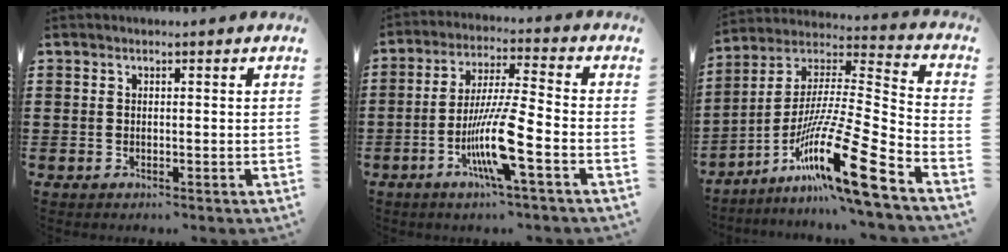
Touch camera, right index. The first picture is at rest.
{"total": 10.6, "force": [-4.3, 0.9, 9.6], "torque": [-0.197, -0.012, -0.085]}
{"total": 17.7, "force": [-10.4, 1.4, 14.2], "torque": [-0.258, 0.003, -0.188]}